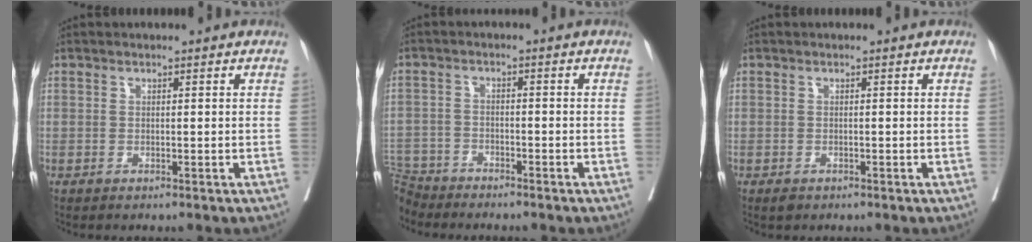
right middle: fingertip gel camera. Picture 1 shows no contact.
{"total": 6.8, "force": [-6.5, 2.0, -0.2], "torque": [0.000, 0.000, -0.124]}
{"total": 1.0, "force": [-0.6, 0.6, 0.4], "torque": [-0.008, 0.000, -0.006]}